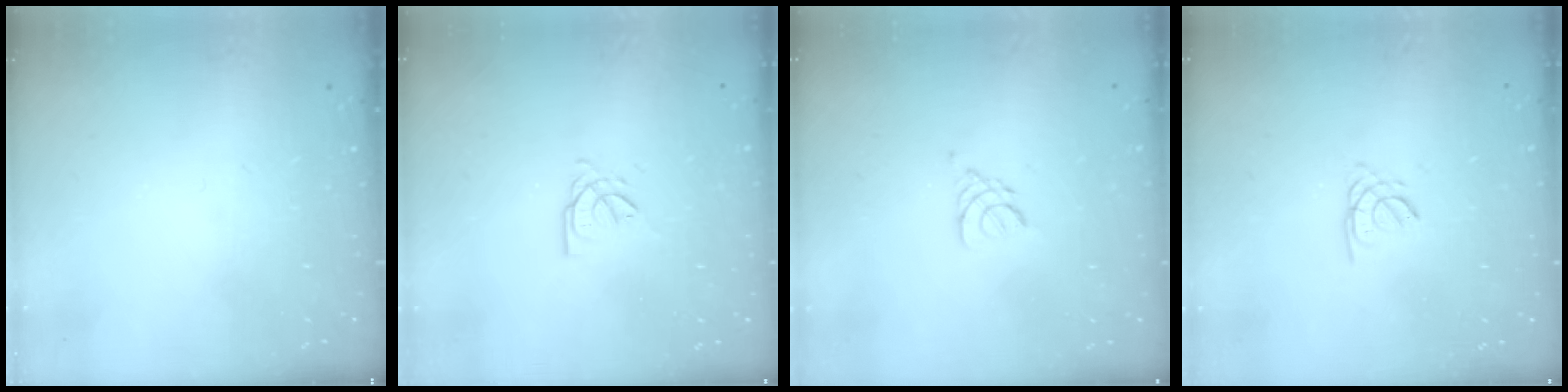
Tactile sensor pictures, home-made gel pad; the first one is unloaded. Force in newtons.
{"total": 3.5, "press": 3.5, "slide": 0.3}
{"total": 2.9, "press": 2.8, "slide": 0.6}
{"total": 1.6, "press": 1.5, "slide": 0.4}